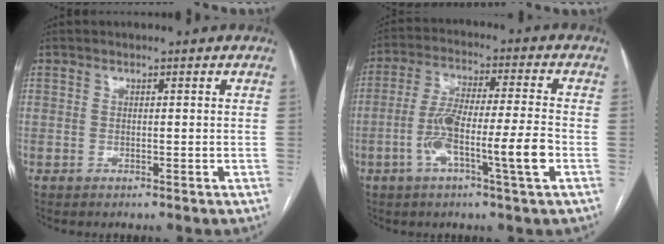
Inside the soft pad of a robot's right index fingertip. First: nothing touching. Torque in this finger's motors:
{"motor_torque": [0.57, -0.23, 0.28, 0.10]}